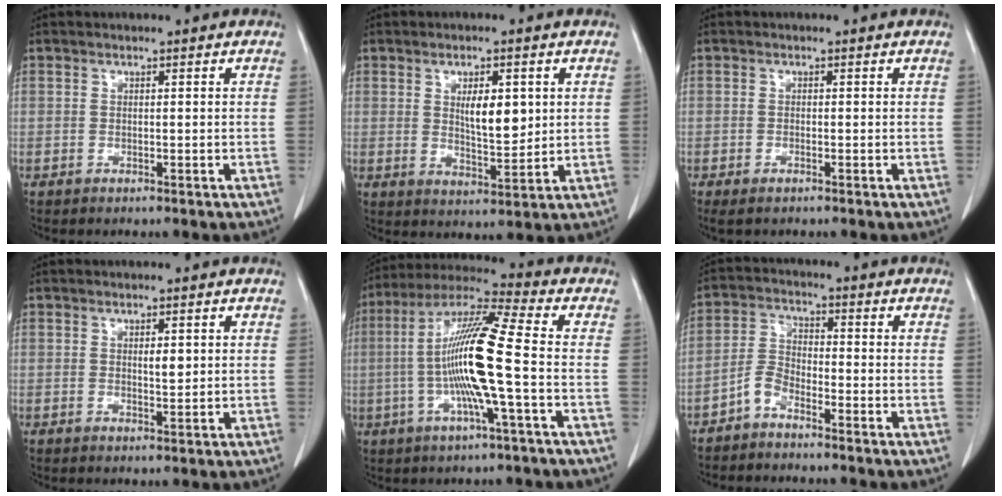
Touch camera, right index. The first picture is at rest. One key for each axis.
{"total": 6.5, "fx": 1.6, "fy": 2.3, "fz": 5.8, "tx": -0.098, "ty": -0.006, "tz": 0.032}
{"total": 1.4, "fx": -1.0, "fy": 0.4, "fz": 1.0, "tx": -0.022, "ty": -0.006, "tz": -0.012}
{"total": 2.1, "fx": 0.5, "fy": 0.7, "fz": 1.9, "tx": -0.032, "ty": -0.004, "tz": 0.009}
{"total": 14.6, "fx": -1.7, "fy": -0.2, "fz": 14.5, "tx": -0.280, "ty": 0.006, "tz": -0.043}
{"total": 3.7, "fx": -3.0, "fy": 1.4, "fz": 1.8, "tx": -0.045, "ty": 0.000, "tz": -0.063}